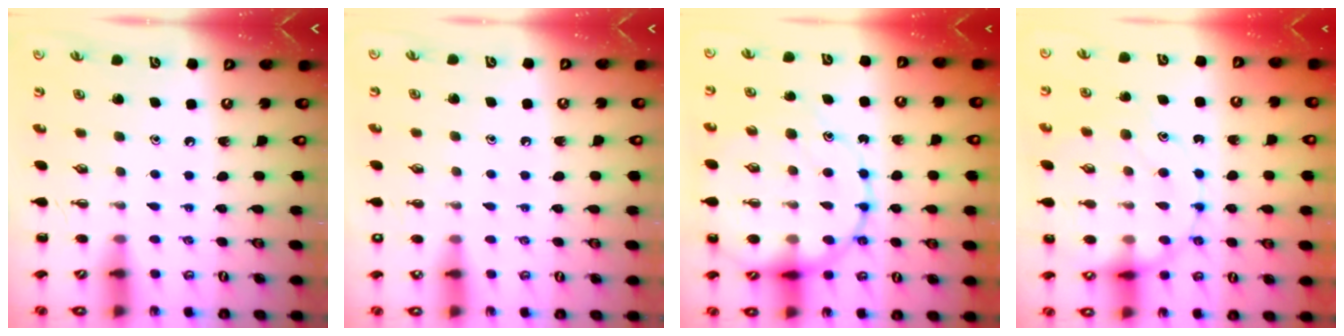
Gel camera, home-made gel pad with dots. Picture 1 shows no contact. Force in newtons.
{"total": 2.3, "press": 2.2, "slide": 0.7}
{"total": 22.9, "press": 22.7, "slide": 3.3}
{"total": 16.3, "press": 16.3, "slide": 0.6}